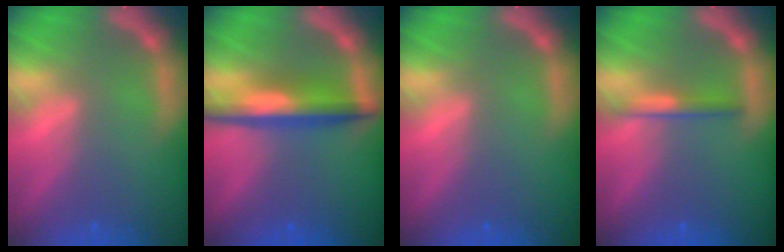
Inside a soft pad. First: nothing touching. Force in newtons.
{"total": 5.5}
{"total": 0.0}
{"total": 1.9}